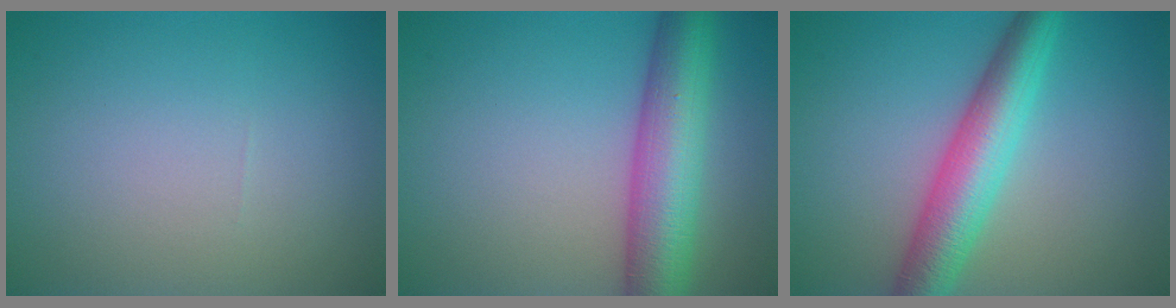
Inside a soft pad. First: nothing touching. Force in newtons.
{"total": 8.1, "press": 8.1, "slide": 0.2}
{"total": 6.4, "press": 6.4, "slide": 0.1}